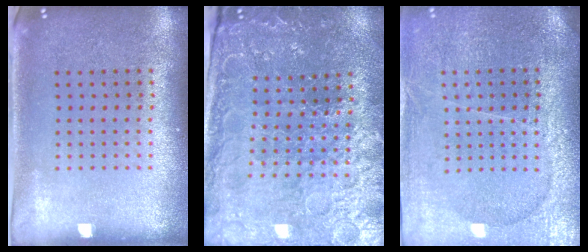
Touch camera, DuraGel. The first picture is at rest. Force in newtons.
{"total": 3.3, "press": 3.3, "slide": 0.4}
{"total": 3.6, "press": 3.3, "slide": 1.4}